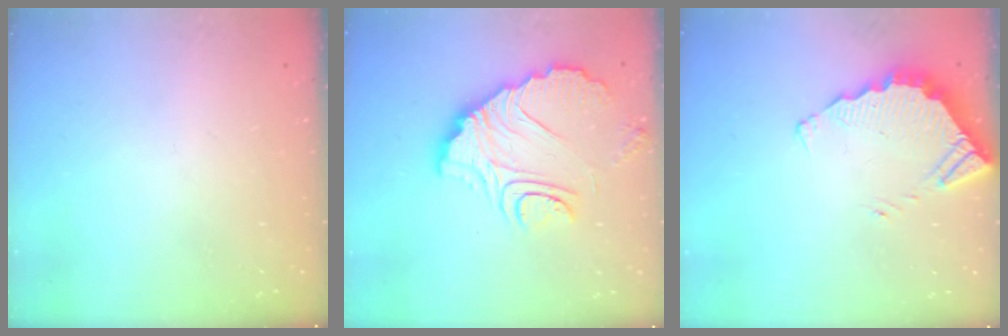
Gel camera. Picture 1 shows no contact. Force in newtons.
{"total": 12.0, "press": 12.0, "slide": 1.0}
{"total": 3.7, "press": 3.7, "slide": 0.2}